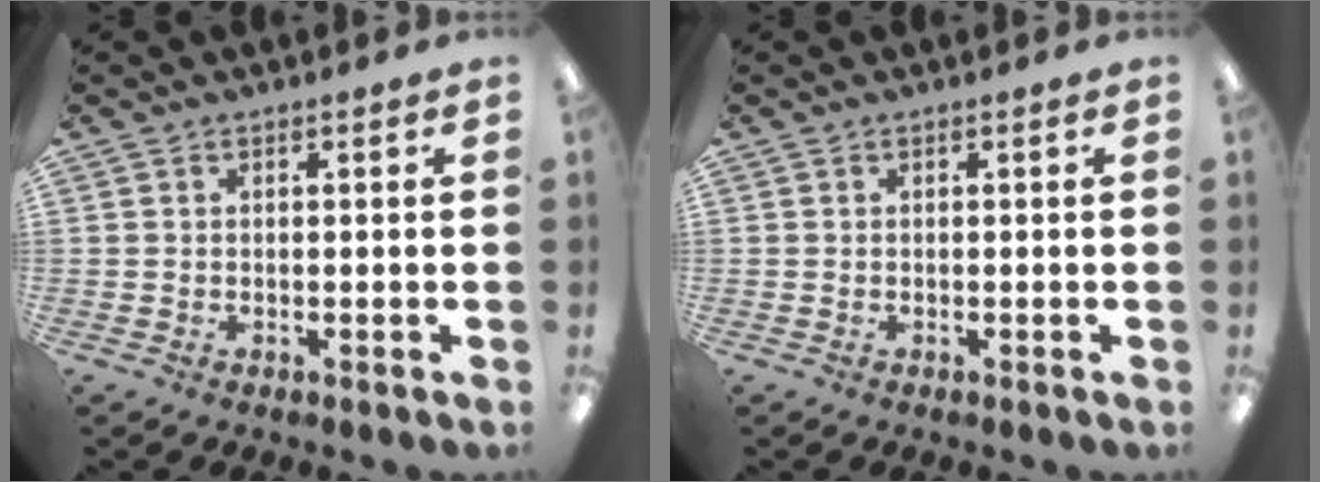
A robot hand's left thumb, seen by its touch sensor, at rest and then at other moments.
{"total": 0.0}